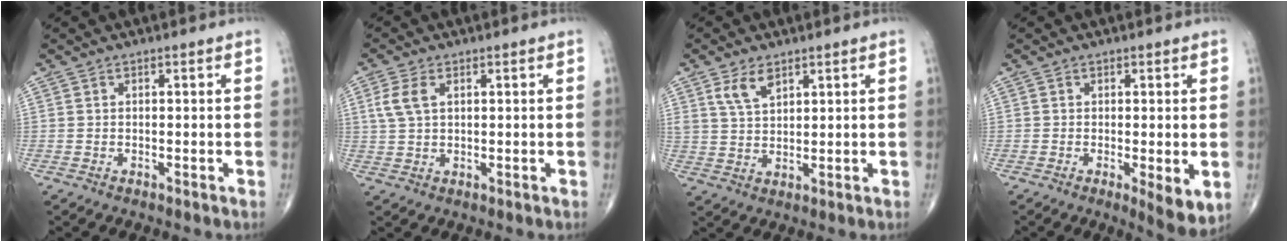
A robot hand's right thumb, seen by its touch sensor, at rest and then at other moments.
{"total": 4.5, "force": [1.4, 2.6, 3.4], "torque": [-0.082, 0.008, 0.030]}
{"total": 4.9, "force": [3.0, 2.5, 3.0], "torque": [-0.050, -0.015, 0.062]}
{"total": 5.4, "force": [-1.1, 1.6, 5.0], "torque": [-0.075, -0.017, -0.016]}